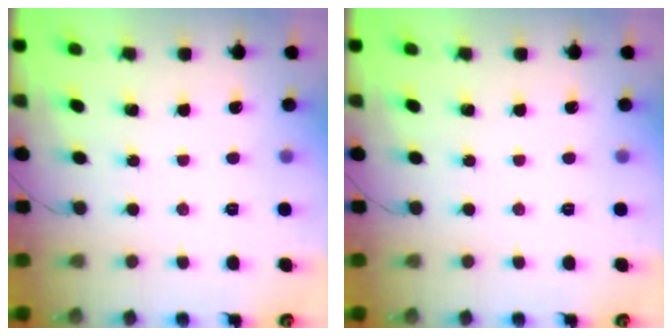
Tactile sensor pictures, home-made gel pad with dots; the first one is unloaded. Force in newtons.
{"total": 0.0}